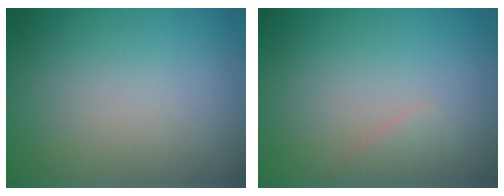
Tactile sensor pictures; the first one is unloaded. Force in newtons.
{"total": 0.9, "press": 0.9, "slide": 0.1}